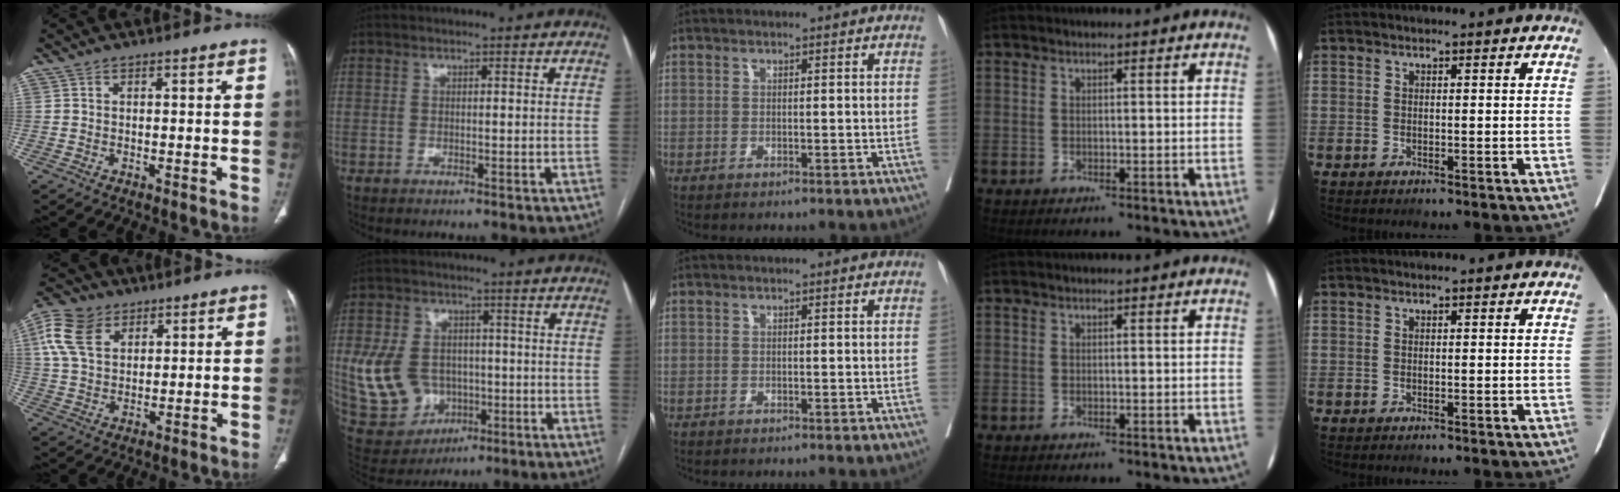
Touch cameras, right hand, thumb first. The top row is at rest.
{"thumb": {"total": 11.0, "force": [4.9, 7.4, 6.5], "torque": [-0.118, -0.001, 0.093]}, "index": {"total": 12.4, "force": [-1.3, 9.9, 7.2], "torque": [-0.170, 0.018, 0.000]}}